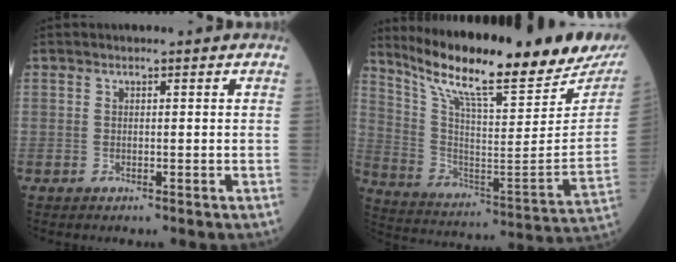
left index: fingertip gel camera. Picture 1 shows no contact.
{"total": 27.0, "force": [22.7, 2.5, 14.3], "torque": [-0.252, -0.077, 0.332]}